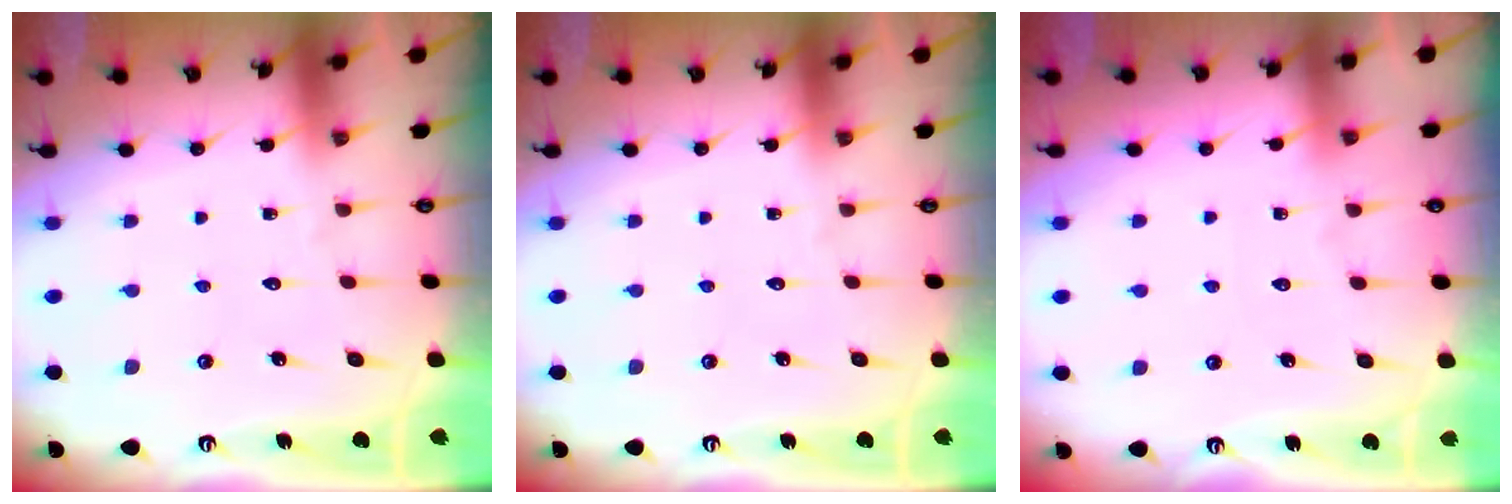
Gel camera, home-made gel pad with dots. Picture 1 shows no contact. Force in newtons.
{"total": 0.0}
{"total": 2.7, "press": 2.6, "slide": 0.4}